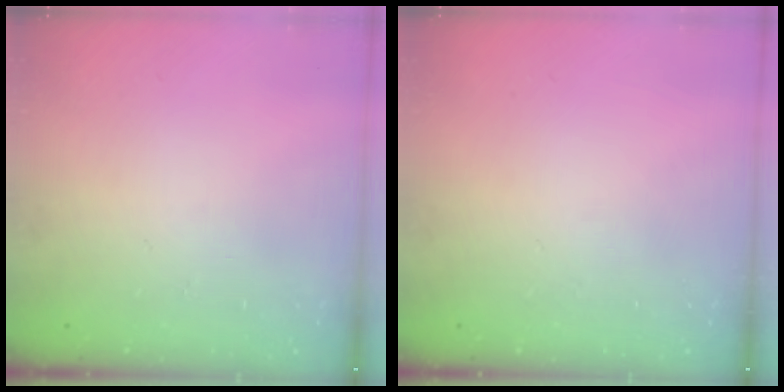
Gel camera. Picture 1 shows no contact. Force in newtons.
{"total": 0.0}